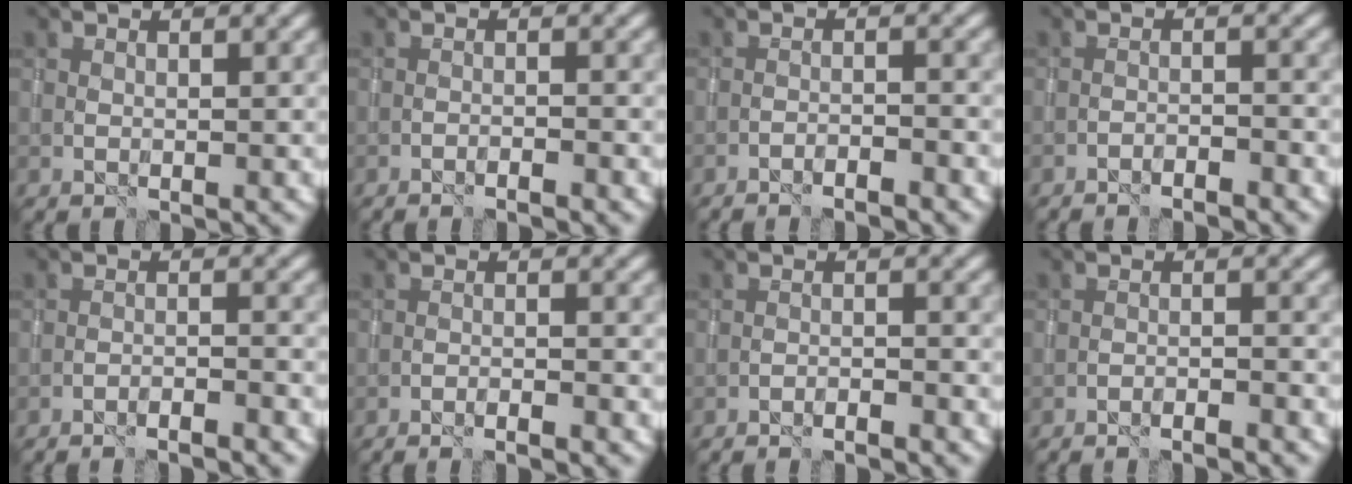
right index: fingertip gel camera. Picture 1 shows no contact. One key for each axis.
{"total": 1.4, "fx": -1.1, "fy": 0.1, "fz": 0.8, "tx": -0.018, "ty": 0.006, "tz": -0.023}
{"total": 2.5, "fx": -2.2, "fy": 0.3, "fz": 1.1, "tx": -0.018, "ty": 0.008, "tz": -0.037}
{"total": 2.3, "fx": -2.1, "fy": 0.2, "fz": 0.8, "tx": -0.015, "ty": 0.008, "tz": -0.033}
{"total": 3.0, "fx": -2.7, "fy": 0.3, "fz": 1.2, "tx": -0.014, "ty": 0.009, "tz": -0.043}
{"total": 2.2, "fx": -1.8, "fy": 0.2, "fz": 1.3, "tx": -0.025, "ty": 0.007, "tz": -0.034}
{"total": 1.9, "fx": -1.7, "fy": 0.1, "fz": 0.8, "tx": -0.017, "ty": 0.007, "tz": -0.029}
{"total": 2.7, "fx": -2.4, "fy": 0.3, "fz": 1.1, "tx": -0.013, "ty": 0.009, "tz": -0.039}